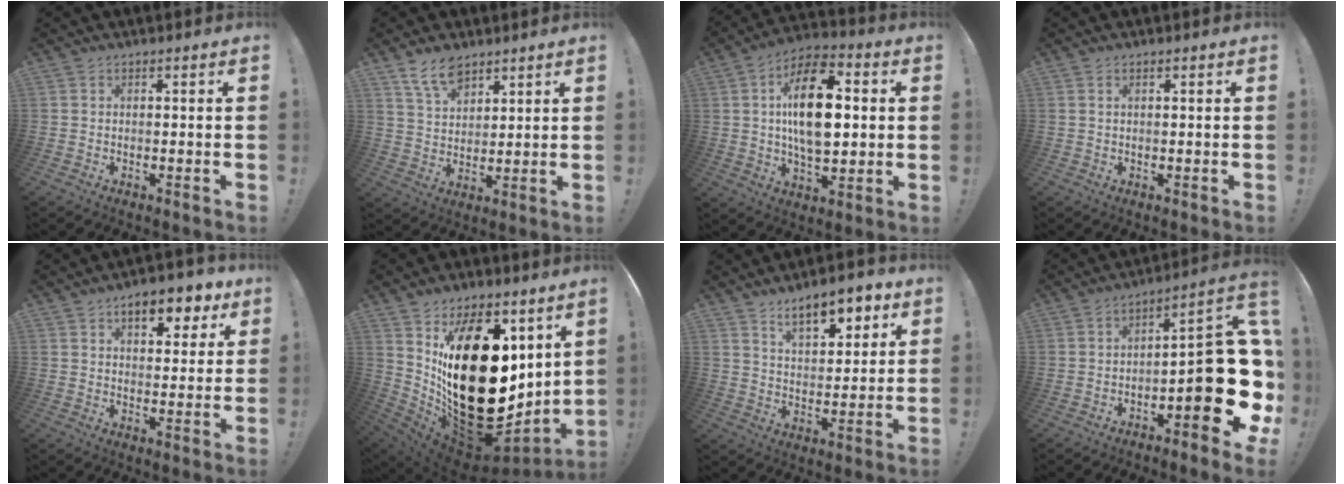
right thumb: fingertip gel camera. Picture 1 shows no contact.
{"total": 9.3, "force": [6.7, 4.8, 4.4], "torque": [-0.081, -0.031, 0.128]}
{"total": 20.9, "force": [2.6, 11.9, 17.0], "torque": [-0.292, 0.012, 0.039]}
{"total": 0.9, "force": [0.4, 0.3, 0.8], "torque": [-0.022, 0.004, 0.009]}
{"total": 10.0, "force": [5.4, 4.4, 7.1], "torque": [-0.088, -0.026, 0.090]}
{"total": 34.4, "force": [2.6, 20.0, 28.0], "torque": [-0.467, -0.038, 0.099]}
{"total": 11.5, "force": [7.5, 4.8, 7.4], "torque": [-0.100, -0.042, 0.127]}
{"total": 18.7, "force": [-4.7, 5.9, 17.1], "torque": [-0.212, 0.021, -0.065]}